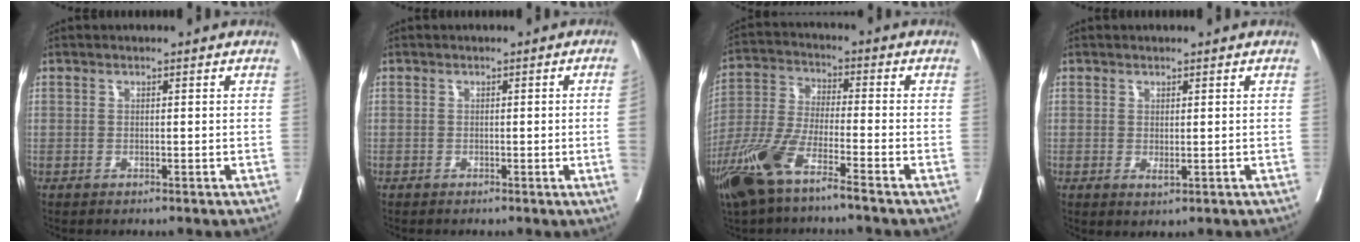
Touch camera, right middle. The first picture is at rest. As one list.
[{"total": 2.5, "force": [-0.3, -1.0, 2.3], "torque": [-0.029, -0.004, -0.001]}, {"total": 10.9, "force": [-6.9, 1.5, 8.2], "torque": [-0.185, -0.021, -0.141]}, {"total": 1.1, "force": [0.0, 0.4, 1.1], "torque": [-0.020, -0.006, 0.005]}]